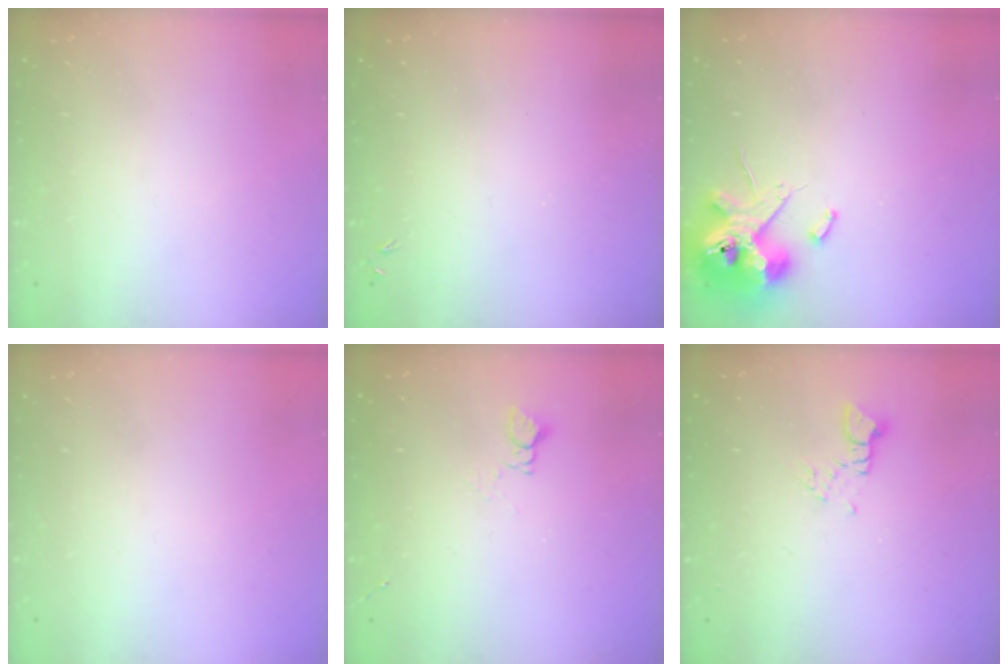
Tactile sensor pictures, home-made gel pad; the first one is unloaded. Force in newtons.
{"total": 0.0}
{"total": 13.3, "press": 13.1, "slide": 2.1}
{"total": 0.0}
{"total": 3.0, "press": 3.0, "slide": 0.4}
{"total": 2.2, "press": 2.2, "slide": 0.2}